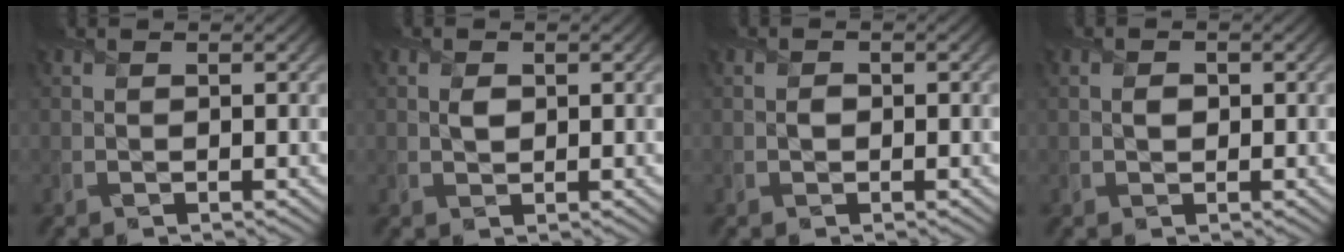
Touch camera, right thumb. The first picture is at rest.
{"total": 1.3, "force": [0.2, 0.9, 0.8], "torque": [-0.019, -0.002, 0.003]}
{"total": 0.8, "force": [-0.2, 0.7, 0.3], "torque": [-0.004, -0.004, -0.008]}
{"total": 1.0, "force": [0.0, 0.8, 0.5], "torque": [-0.008, -0.004, -0.003]}